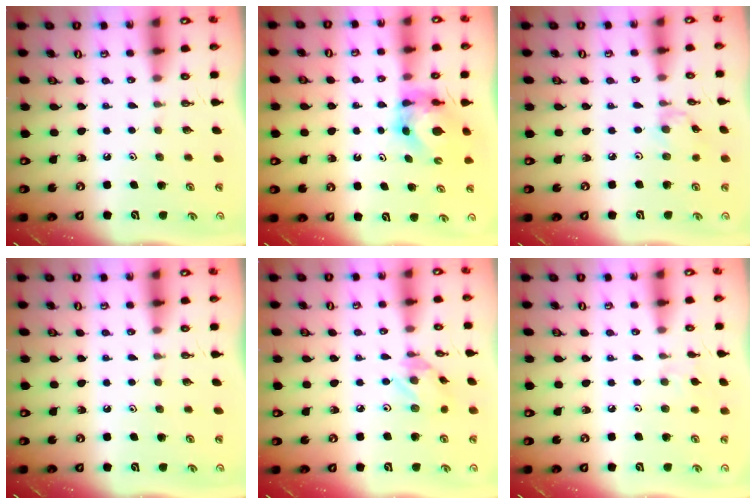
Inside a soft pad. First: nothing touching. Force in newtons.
{"total": 5.8, "press": 5.8, "slide": 0.3}
{"total": 1.3, "press": 1.2, "slide": 0.3}
{"total": 0.0}
{"total": 3.7, "press": 3.7, "slide": 0.1}
{"total": 2.9, "press": 2.9, "slide": 0.6}